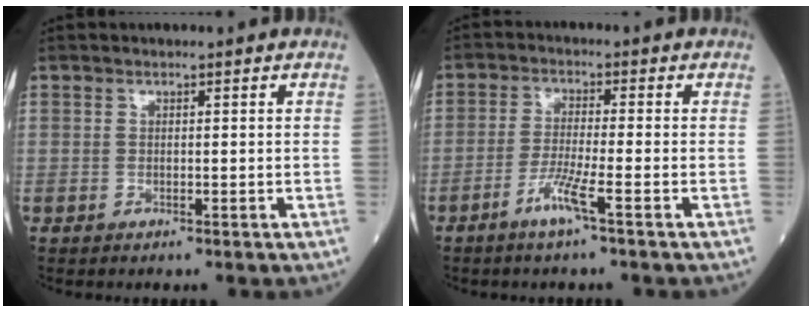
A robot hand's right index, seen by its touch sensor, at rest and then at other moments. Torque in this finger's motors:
{"motor_torque": [0.34, -0.08, 0.22, 0.08]}